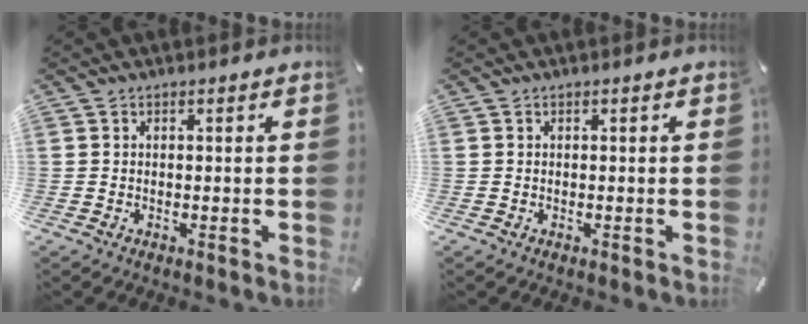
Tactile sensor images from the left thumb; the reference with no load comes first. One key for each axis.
{"total": 0.0}